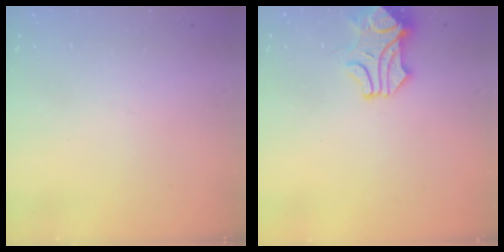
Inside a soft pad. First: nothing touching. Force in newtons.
{"total": 1.1, "press": 0.5, "slide": 1.0}